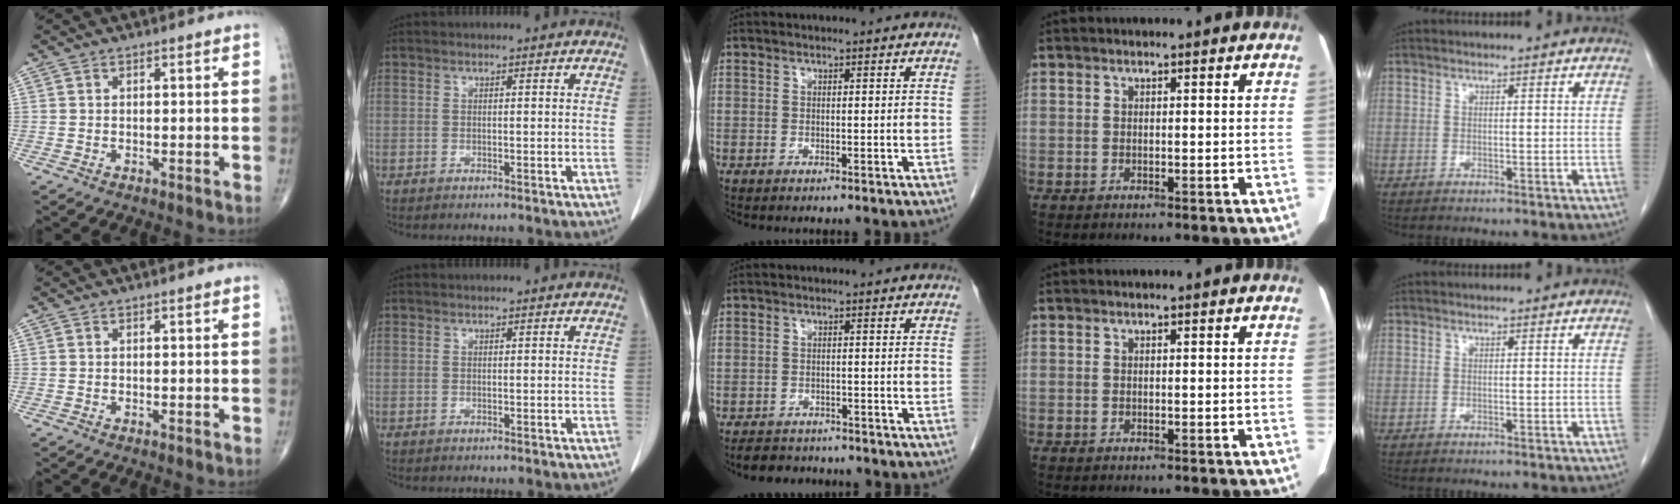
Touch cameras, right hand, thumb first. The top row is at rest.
{"middle": {"total": 5.2, "force": [-4.8, 2.0, 0.9], "torque": [-0.013, -0.004, -0.070]}}